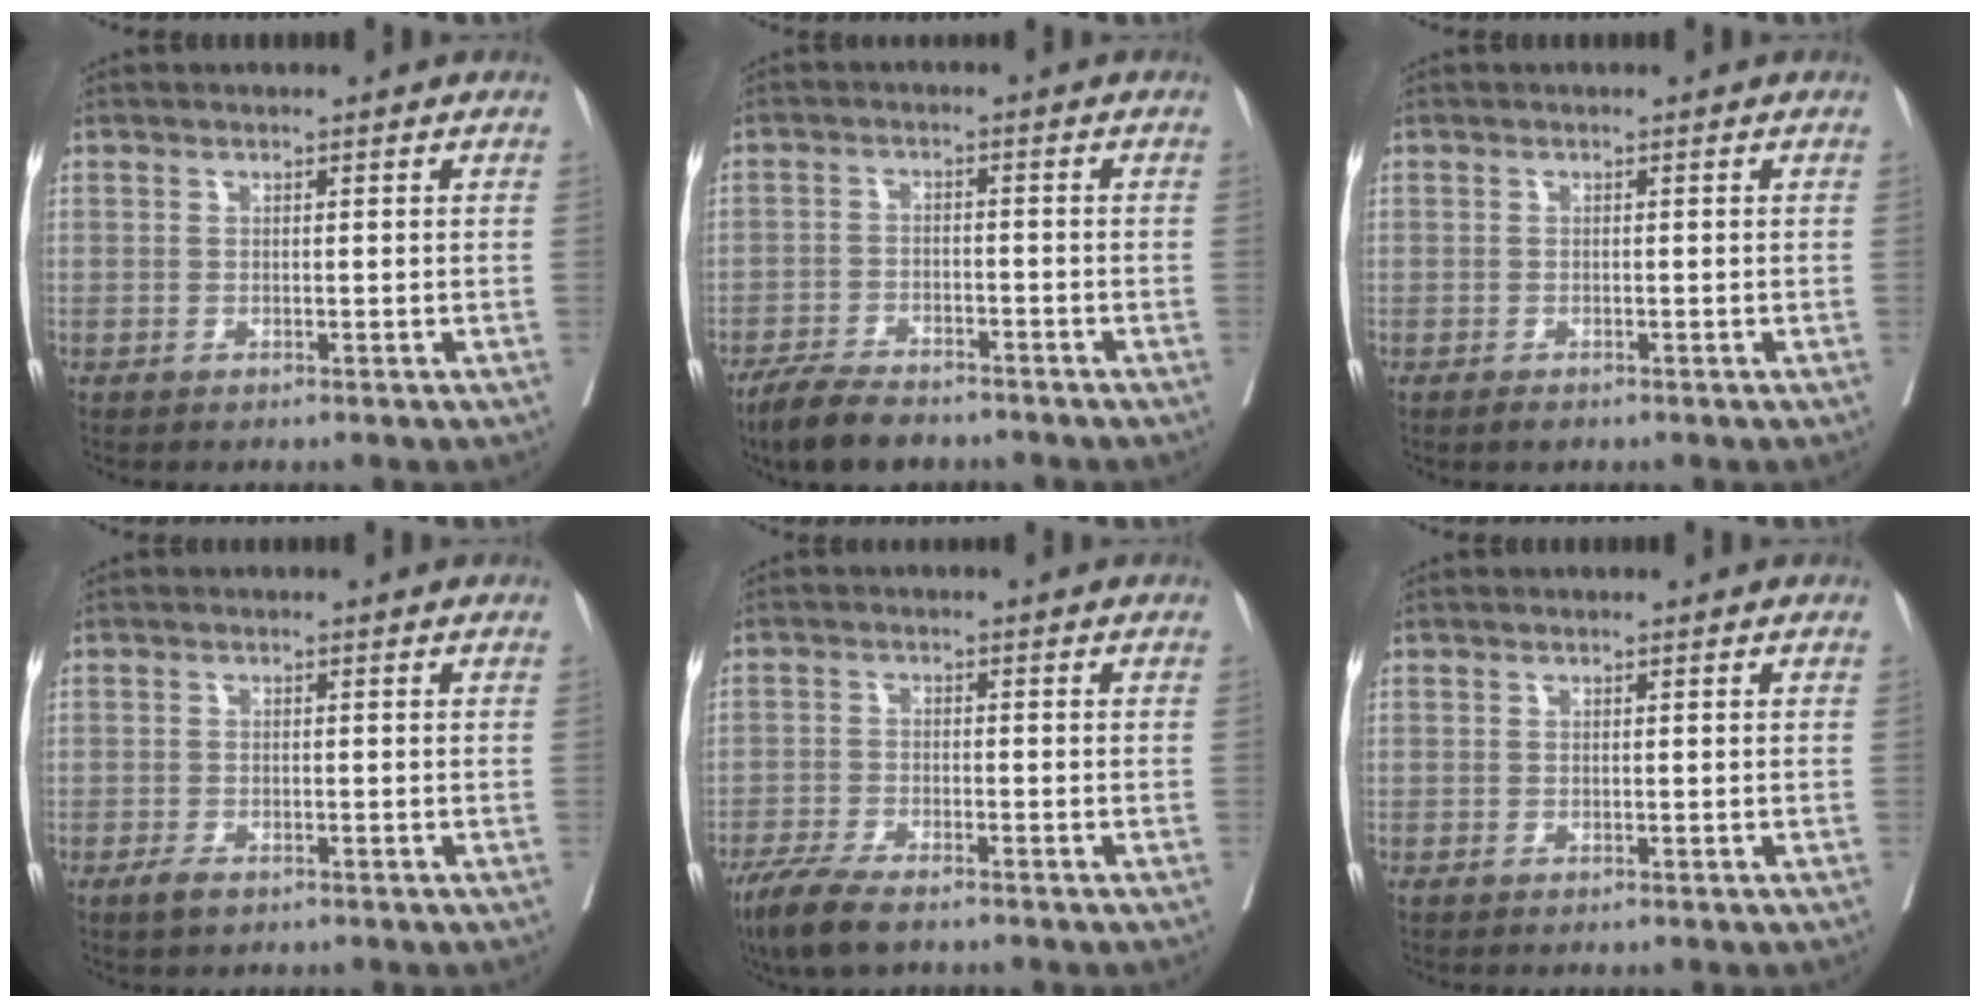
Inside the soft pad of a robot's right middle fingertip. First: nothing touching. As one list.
[{"total": 7.6, "force": [-6.3, 1.9, 3.6], "torque": [-0.067, -0.017, -0.111]}, {"total": 1.0, "force": [-0.7, 0.3, 0.6], "torque": [-0.012, -0.004, -0.007]}, {"total": 2.2, "force": [-1.4, 0.7, 1.5], "torque": [-0.033, -0.005, -0.022]}, {"total": 7.0, "force": [-5.3, 1.3, 4.4], "torque": [-0.085, -0.018, -0.092]}, {"total": 0.0}]